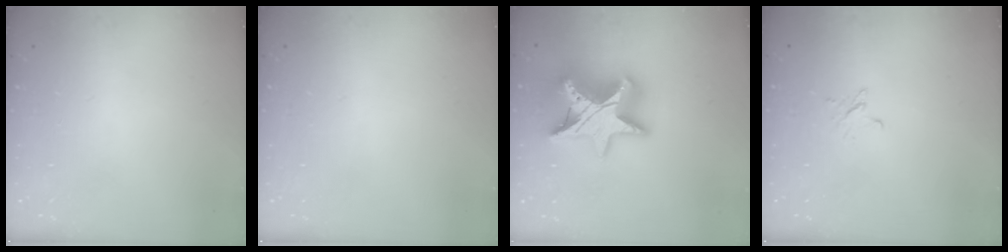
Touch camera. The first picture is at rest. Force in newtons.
{"total": 0.0}
{"total": 22.0, "press": 22.0, "slide": 1.6}
{"total": 2.4, "press": 2.4, "slide": 0.2}